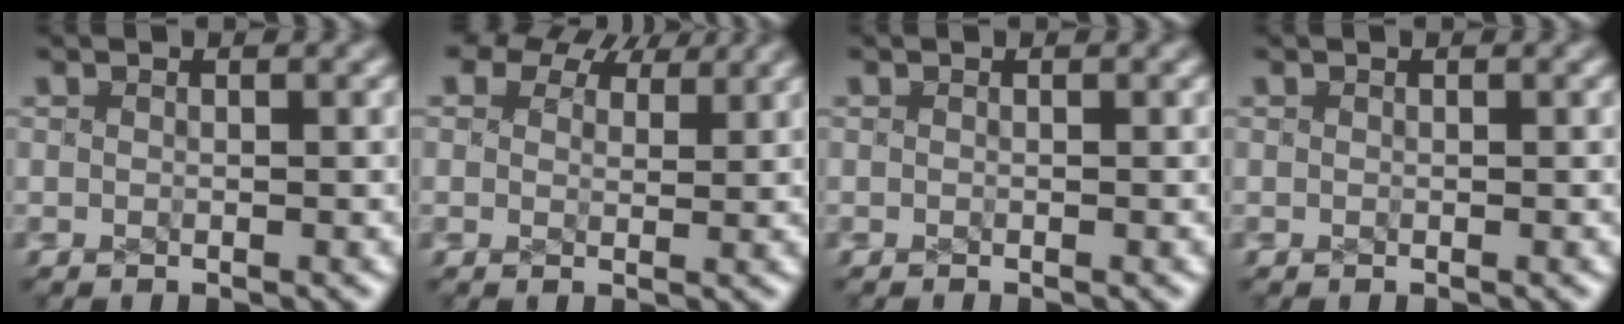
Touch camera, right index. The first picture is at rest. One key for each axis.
{"total": 6.8, "fx": 3.5, "fy": 5.0, "fz": 3.2, "tx": -0.070, "ty": 0.007, "tz": 0.042}
{"total": 0.0}
{"total": 0.0}